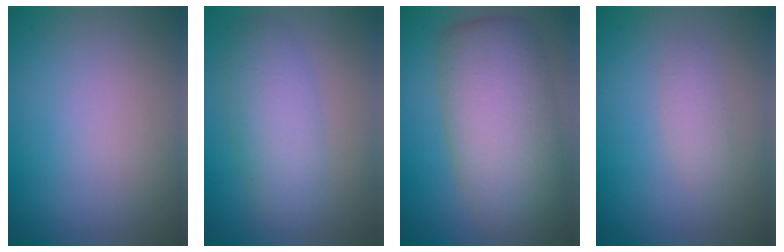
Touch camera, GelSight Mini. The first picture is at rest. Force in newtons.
{"total": 4.4, "press": 4.4, "slide": 0.2}
{"total": 9.7, "press": 9.6, "slide": 0.4}
{"total": 1.5, "press": 1.5, "slide": 0.1}